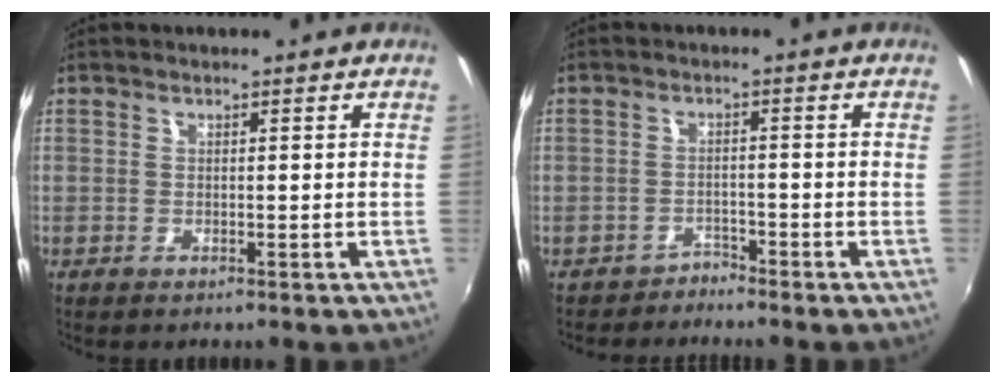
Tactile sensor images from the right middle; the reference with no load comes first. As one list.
[{"total": 2.3, "force": [-1.9, 1.0, -0.8], "torque": [0.011, 0.010, -0.036]}]